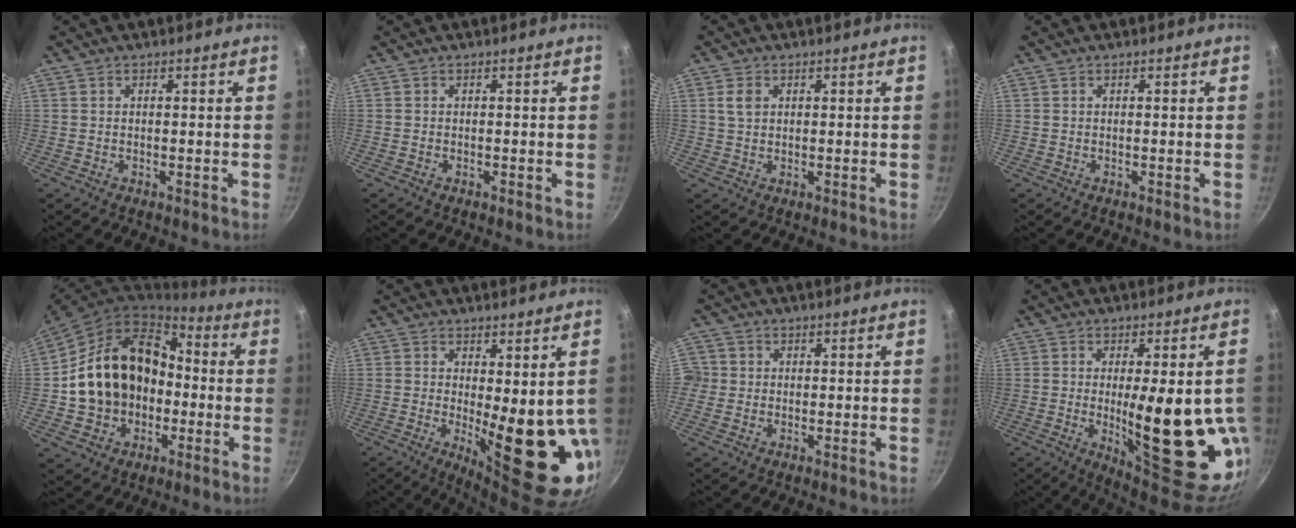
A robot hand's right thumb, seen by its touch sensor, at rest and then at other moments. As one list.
[{"total": 0.0}, {"total": 3.0, "force": [0.9, 2.2, 1.9], "torque": [-0.028, 0.001, 0.016]}, {"total": 0.0}, {"total": 20.5, "force": [-1.5, 16.3, 12.4], "torque": [-0.206, 0.064, -0.018]}, {"total": 14.7, "force": [-1.1, 5.0, 13.7], "torque": [-0.167, -0.028, 0.002]}, {"total": 3.2, "force": [-0.4, 3.1, 0.7], "torque": [0.002, 0.007, -0.013]}, {"total": 23.6, "force": [-2.8, 8.1, 22.0], "torque": [-0.275, -0.023, -0.019]}]